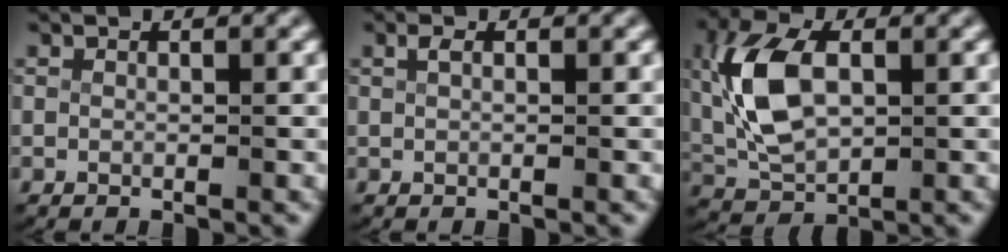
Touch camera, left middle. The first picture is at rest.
{"total": 0.5, "force": [0.2, 0.1, 0.4], "torque": [-0.013, -0.001, 0.009]}
{"total": 6.9, "force": [0.9, 4.4, 5.3], "torque": [-0.135, -0.010, 0.028]}